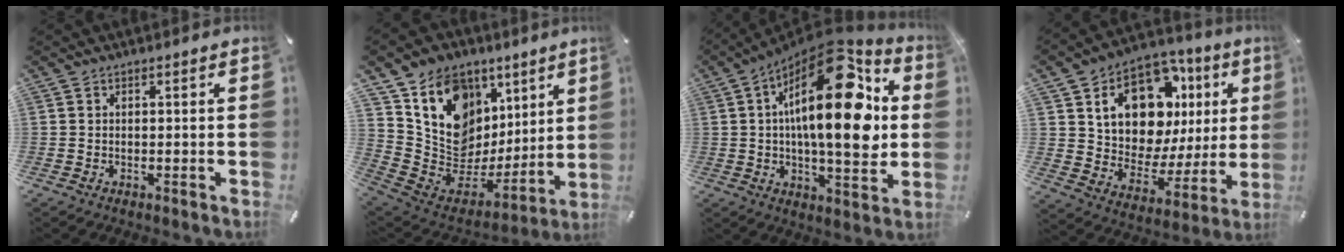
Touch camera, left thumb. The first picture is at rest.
{"total": 15.7, "force": [6.1, 13.2, 5.8], "torque": [-0.089, -0.057, 0.135]}
{"total": 26.5, "force": [6.1, 11.2, 23.2], "torque": [-0.383, -0.033, 0.092]}
{"total": 16.8, "force": [8.9, 10.6, 9.4], "torque": [-0.149, -0.061, 0.157]}